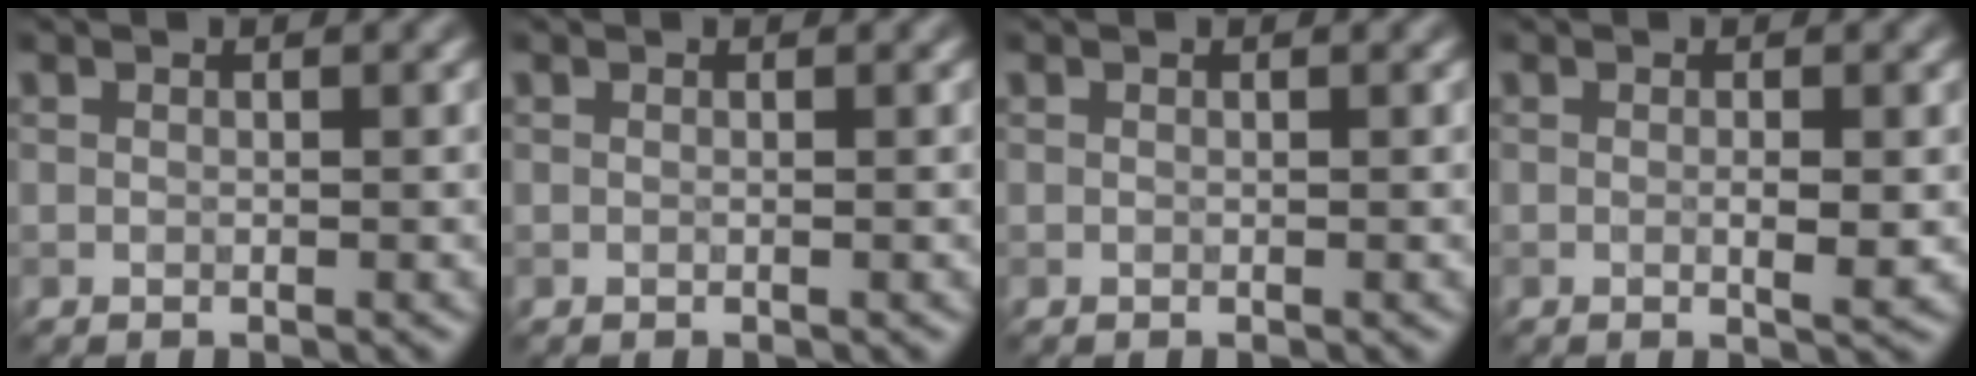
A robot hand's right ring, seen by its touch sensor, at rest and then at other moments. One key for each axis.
{"total": 0.0}
{"total": 0.0}
{"total": 1.8, "fx": -0.1, "fy": 0.3, "fz": 1.7, "tx": -0.027, "ty": -0.006, "tz": -0.003}